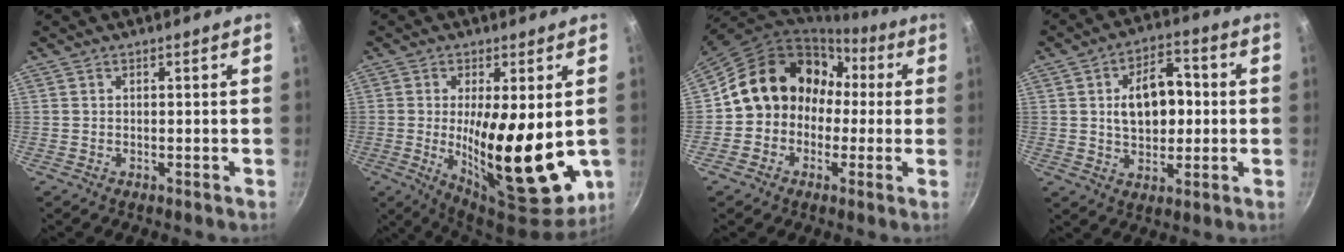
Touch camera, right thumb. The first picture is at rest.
{"total": 19.9, "force": [-1.0, 7.1, 18.6], "torque": [-0.263, -0.024, -0.003]}
{"total": 15.1, "force": [0.0, 13.0, 7.6], "torque": [-0.076, 0.060, -0.010]}
{"total": 12.2, "force": [0.9, 7.9, 9.3], "torque": [-0.111, 0.014, 0.012]}